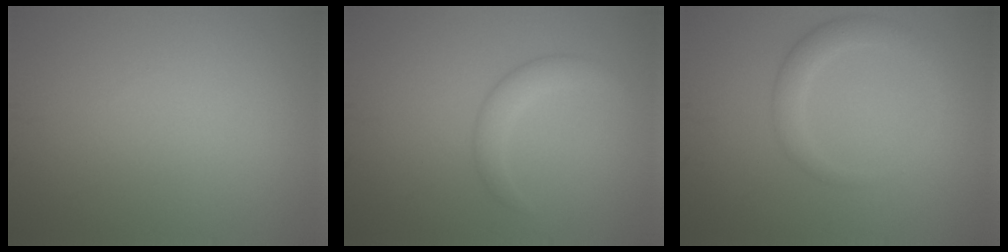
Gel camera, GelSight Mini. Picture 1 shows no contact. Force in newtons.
{"total": 2.3, "press": 2.3, "slide": 0.0}
{"total": 2.6, "press": 2.6, "slide": 0.2}